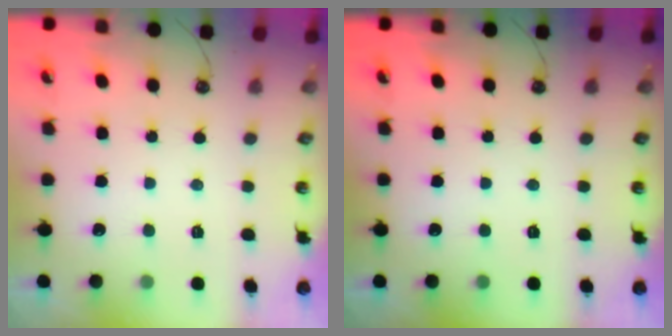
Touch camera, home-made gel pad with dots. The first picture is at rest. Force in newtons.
{"total": 0.0}